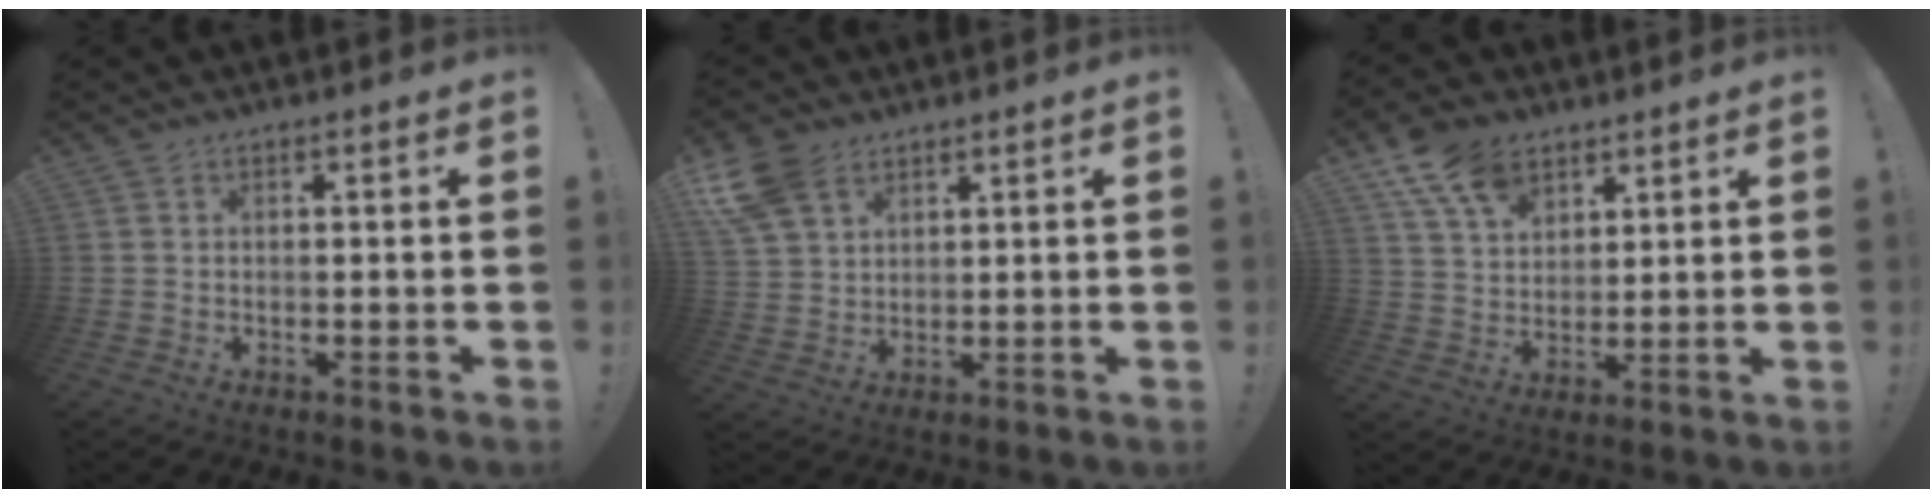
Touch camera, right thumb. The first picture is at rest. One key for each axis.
{"total": 10.0, "fx": 5.8, "fy": 6.4, "fz": 5.1, "tx": -0.116, "ty": -0.019, "tz": 0.117}
{"total": 12.3, "fx": 7.5, "fy": 7.7, "fz": 5.9, "tx": -0.098, "ty": -0.033, "tz": 0.145}